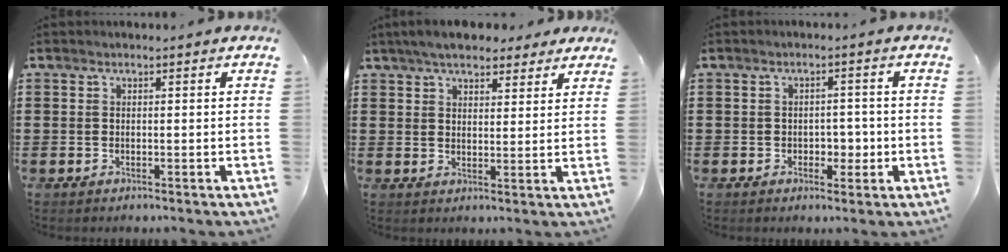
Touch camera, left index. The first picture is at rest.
{"total": 5.5, "force": [4.8, 1.7, 2.1], "torque": [-0.054, 0.000, 0.089]}
{"total": 2.9, "force": [-0.6, 2.1, 1.9], "torque": [-0.034, 0.000, -0.017]}